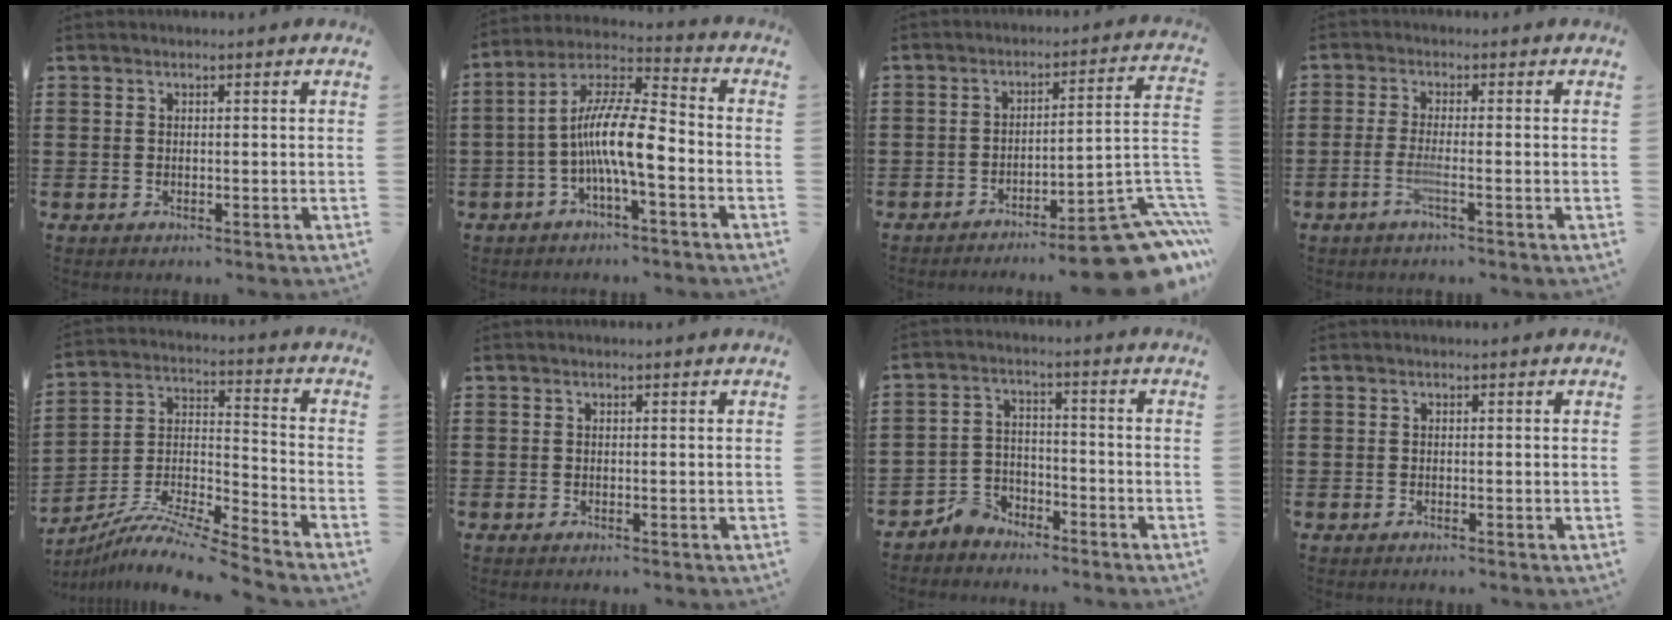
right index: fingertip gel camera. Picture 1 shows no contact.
{"total": 10.7, "force": [-3.2, 2.2, 9.9], "torque": [-0.204, -0.011, -0.061]}
{"total": 11.3, "force": [-8.5, 1.3, 7.4], "torque": [-0.082, 0.016, -0.154]}
{"total": 2.5, "force": [-1.2, -0.1, 2.2], "torque": [-0.046, -0.005, -0.026]}
{"total": 9.4, "force": [-8.6, 0.0, 3.9], "torque": [-0.073, 0.003, -0.173]}
{"total": 0.0}
{"total": 4.8, "force": [-4.2, 2.2, 0.6], "torque": [-0.038, 0.008, -0.091]}
{"total": 0.0}